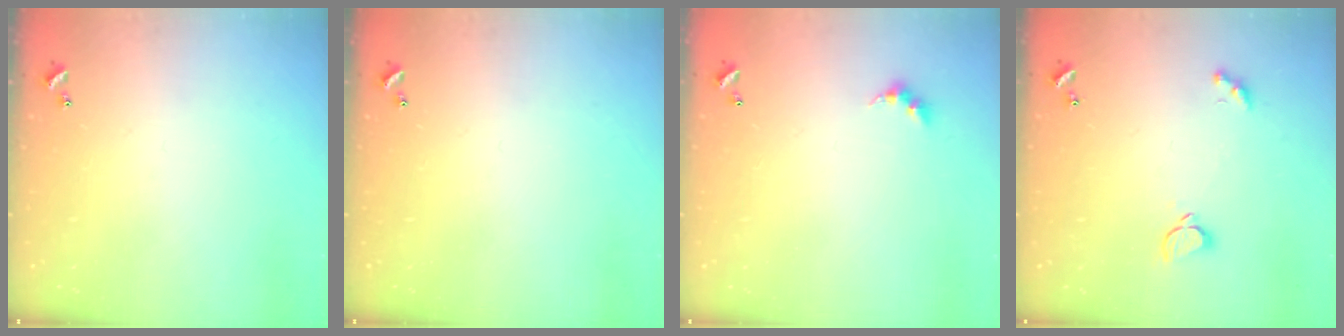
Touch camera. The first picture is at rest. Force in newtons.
{"total": 0.0}
{"total": 3.0, "press": 2.9, "slide": 0.5}
{"total": 1.8, "press": 1.6, "slide": 0.8}